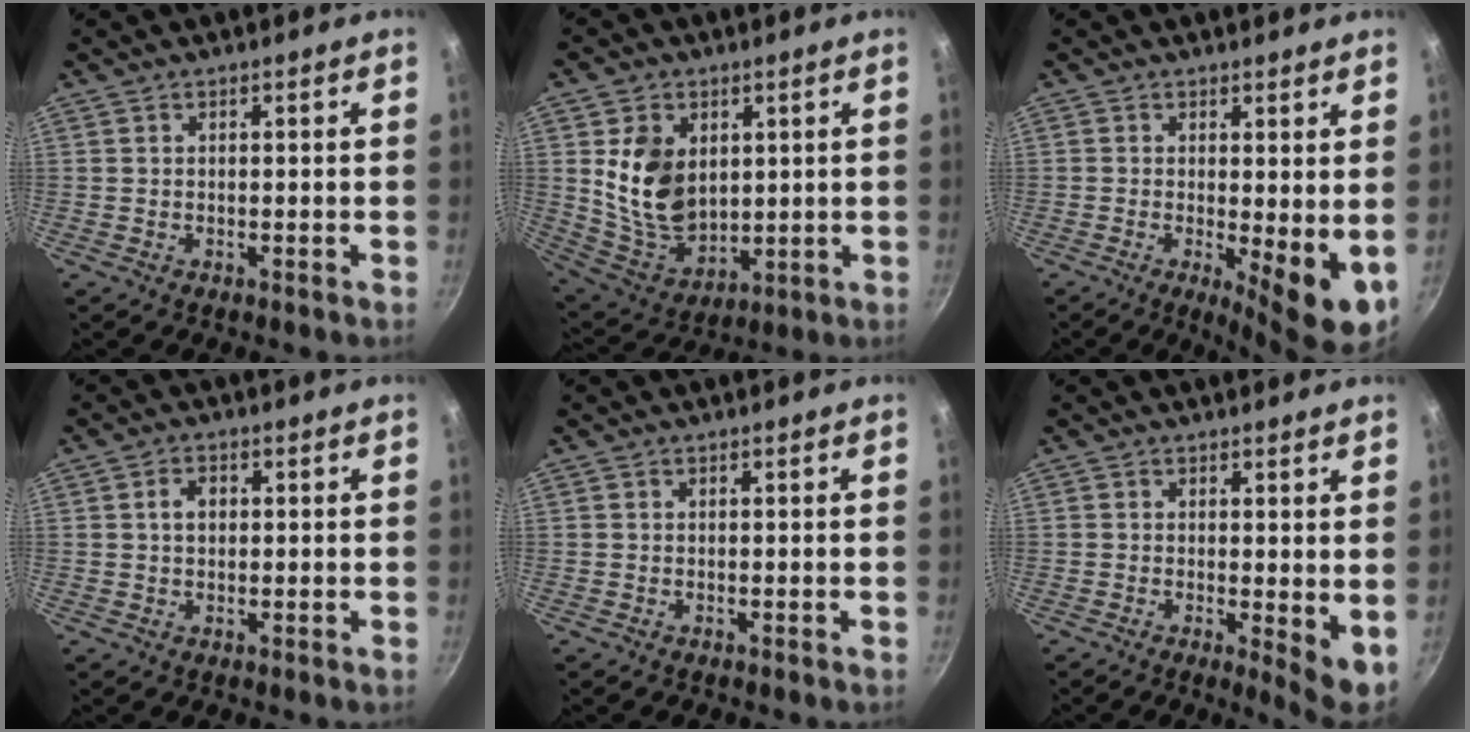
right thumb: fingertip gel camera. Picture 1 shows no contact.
{"total": 13.7, "force": [2.7, 9.9, 9.1], "torque": [-0.138, -0.029, 0.068]}
{"total": 8.1, "force": [-0.4, 2.3, 7.8], "torque": [-0.101, -0.016, 0.001]}
{"total": 3.1, "force": [0.5, 2.3, 2.0], "torque": [-0.020, 0.007, 0.006]}
{"total": 0.0}
{"total": 5.2, "force": [0.1, 1.5, 4.9], "torque": [-0.071, -0.016, 0.002]}